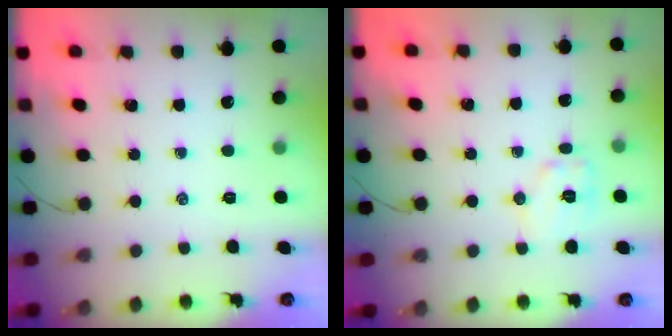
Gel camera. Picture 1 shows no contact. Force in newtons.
{"total": 7.4, "press": 7.4, "slide": 1.0}